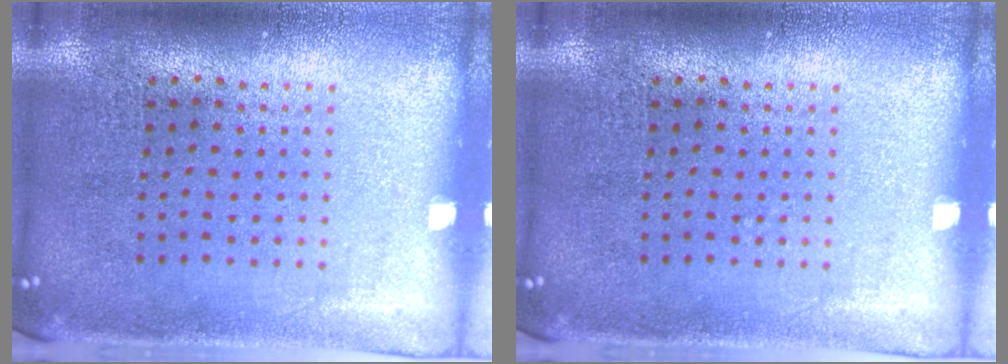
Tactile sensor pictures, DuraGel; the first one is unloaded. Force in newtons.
{"total": 0.0}